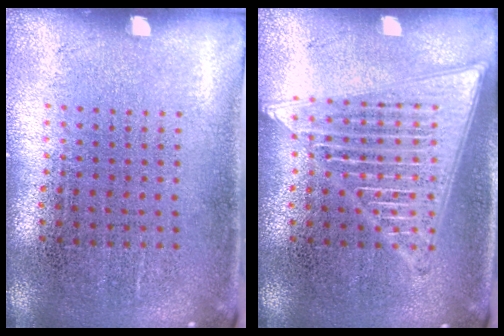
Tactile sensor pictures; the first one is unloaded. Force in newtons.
{"total": 2.2, "press": 2.2, "slide": 0.3}